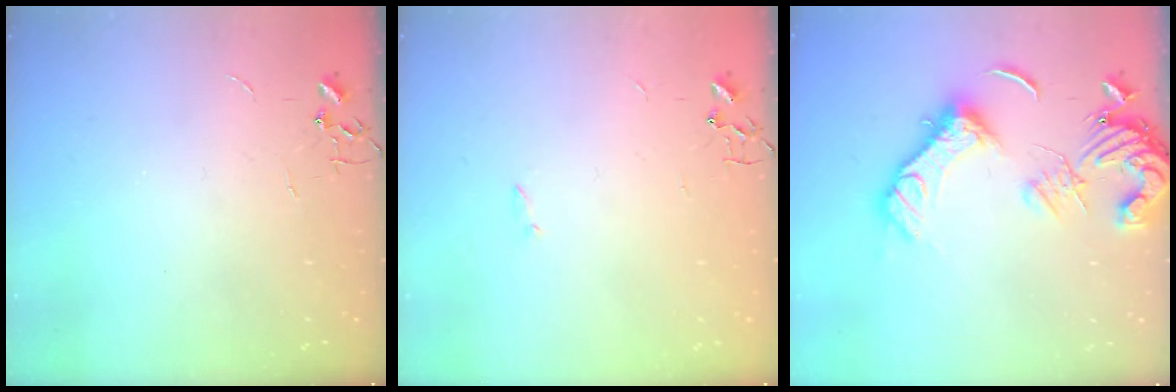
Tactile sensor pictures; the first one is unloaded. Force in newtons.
{"total": 1.3, "press": 1.3, "slide": 0.3}
{"total": 16.6, "press": 16.5, "slide": 2.0}